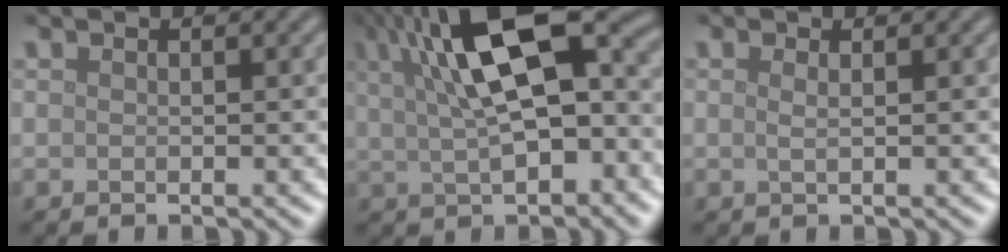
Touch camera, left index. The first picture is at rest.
{"total": 12.7, "force": [3.2, 5.3, 11.1], "torque": [-0.189, 0.015, 0.051]}
{"total": 1.4, "force": [0.7, 0.6, 1.0], "torque": [-0.013, -0.007, 0.000]}